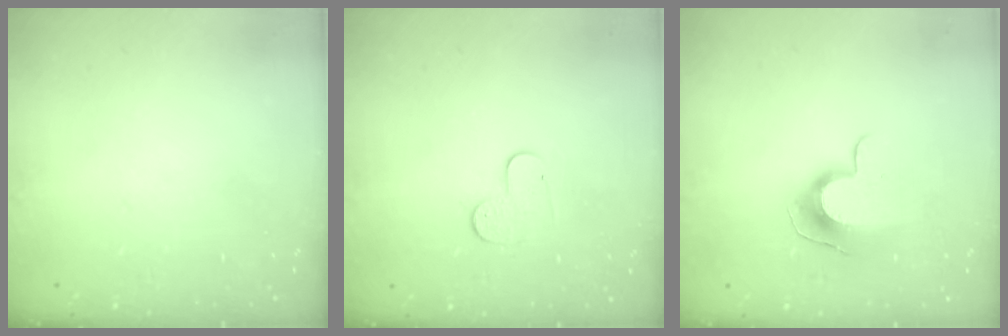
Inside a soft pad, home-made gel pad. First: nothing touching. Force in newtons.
{"total": 6.9, "press": 6.9, "slide": 0.5}
{"total": 9.5, "press": 9.5, "slide": 0.5}